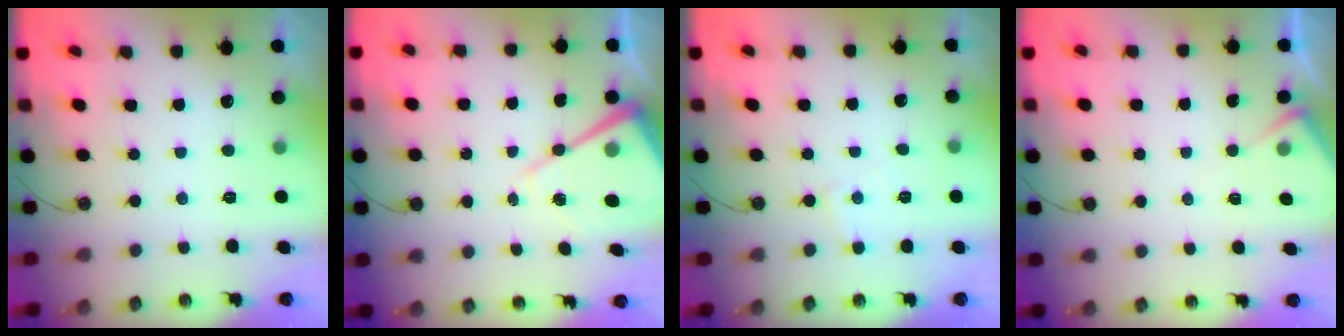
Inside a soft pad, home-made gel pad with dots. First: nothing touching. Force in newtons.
{"total": 11.5, "press": 11.4, "slide": 1.1}
{"total": 4.0, "press": 3.9, "slide": 0.6}
{"total": 5.8, "press": 5.8, "slide": 0.4}